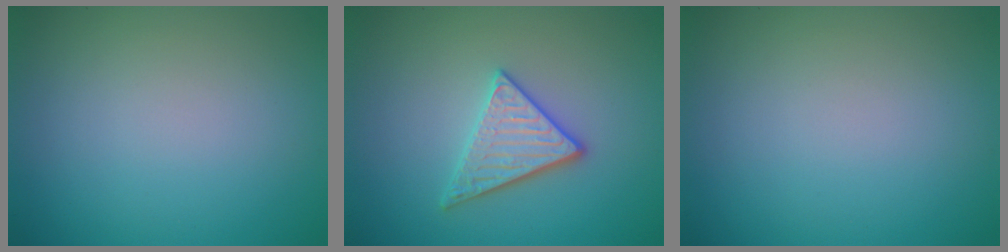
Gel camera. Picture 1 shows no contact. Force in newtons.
{"total": 3.0, "press": 2.9, "slide": 0.8}
{"total": 0.0}